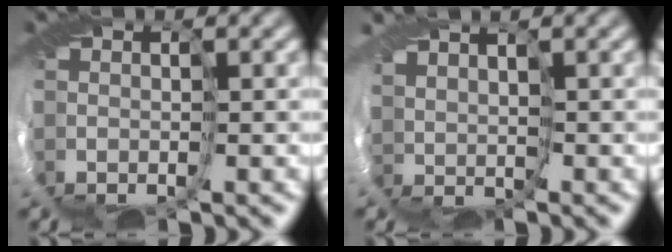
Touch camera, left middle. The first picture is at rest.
{"total": 1.6, "force": [1.6, 0.2, 0.0], "torque": [-0.010, 0.002, 0.029]}